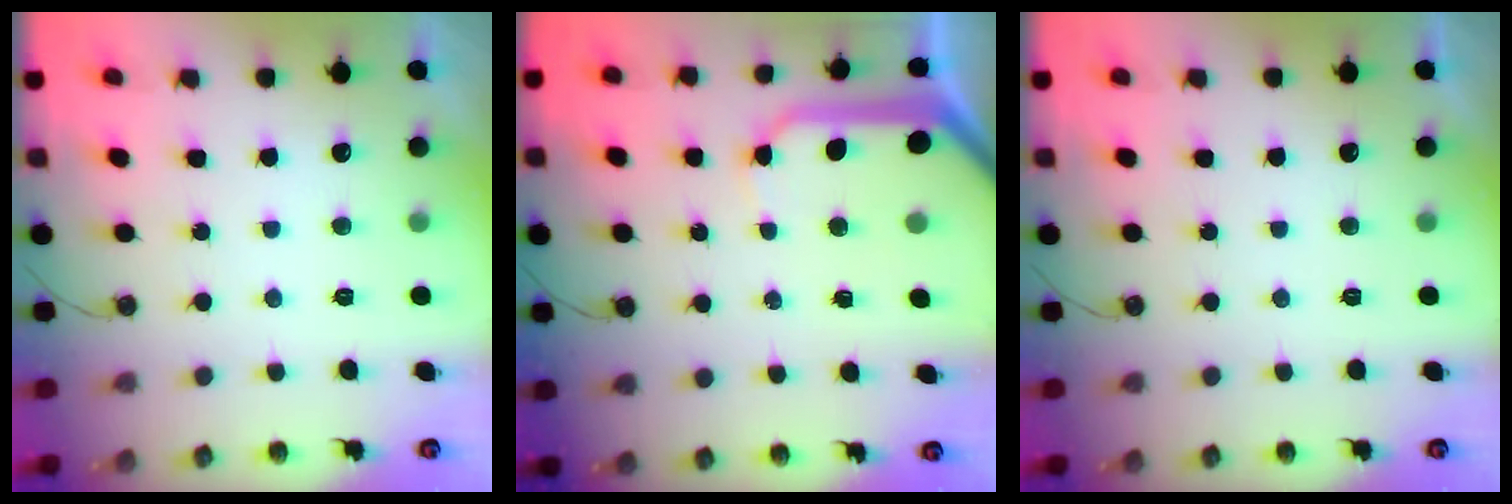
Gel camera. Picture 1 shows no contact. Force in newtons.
{"total": 9.8, "press": 9.7, "slide": 1.0}
{"total": 0.6, "press": 0.5, "slide": 0.2}